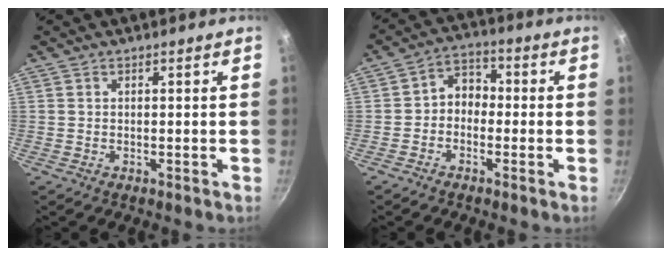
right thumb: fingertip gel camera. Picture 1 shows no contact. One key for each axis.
{"total": 5.2, "fx": -1.2, "fy": 4.1, "fz": 2.9, "tx": -0.020, "ty": 0.028, "tz": -0.035}